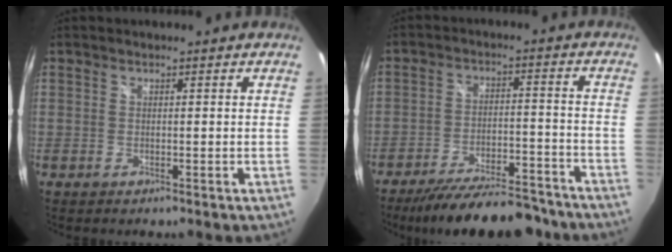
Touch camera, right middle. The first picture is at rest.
{"total": 19.4, "force": [-16.8, 4.8, 8.6], "torque": [-0.153, -0.010, -0.230]}